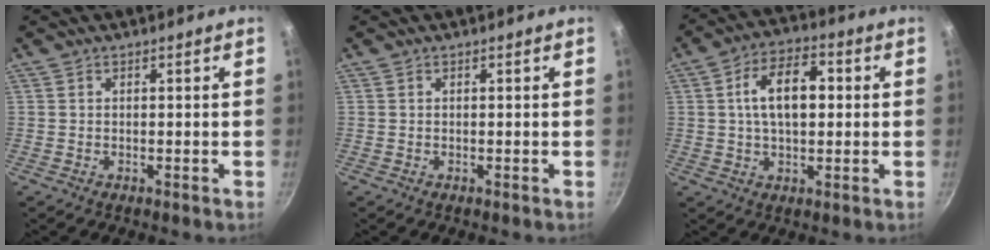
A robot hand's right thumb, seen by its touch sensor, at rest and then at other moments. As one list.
[{"total": 0.0}, {"total": 11.3, "force": [1.5, 6.5, 9.2], "torque": [-0.135, 0.019, 0.020]}]